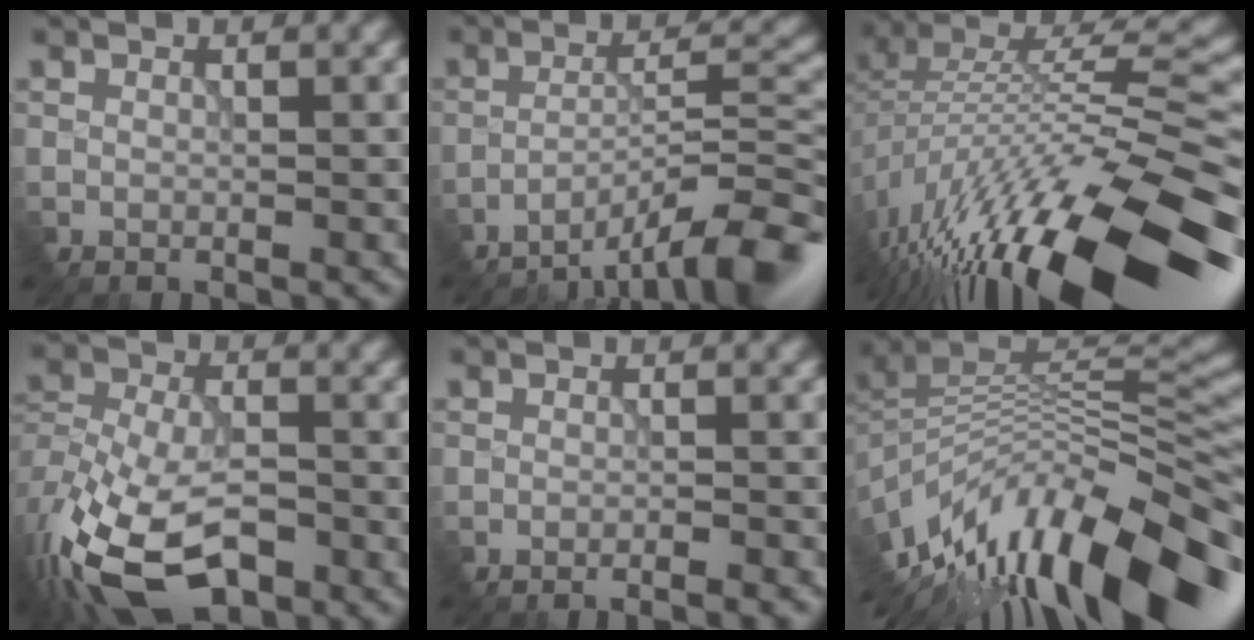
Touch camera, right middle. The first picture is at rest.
{"total": 9.1, "force": [-7.1, 1.1, 5.5], "torque": [-0.080, 0.022, -0.119]}
{"total": 16.2, "force": [-8.7, 5.1, 12.6], "torque": [-0.234, 0.019, -0.147]}
{"total": 12.9, "force": [-7.9, 6.4, 7.9], "torque": [-0.171, -0.020, -0.133]}
{"total": 2.8, "force": [-2.7, 0.2, 0.9], "torque": [-0.007, 0.009, -0.041]}
{"total": 14.2, "force": [-6.3, 6.1, 11.2], "torque": [-0.206, 0.015, -0.104]}